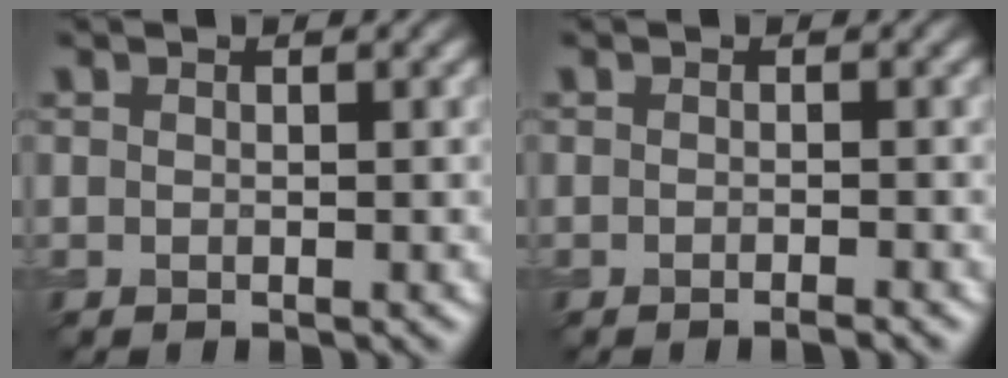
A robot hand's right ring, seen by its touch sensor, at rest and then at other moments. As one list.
[{"total": 0.9, "force": [-0.7, 0.1, 0.6], "torque": [-0.007, -0.001, -0.014]}]